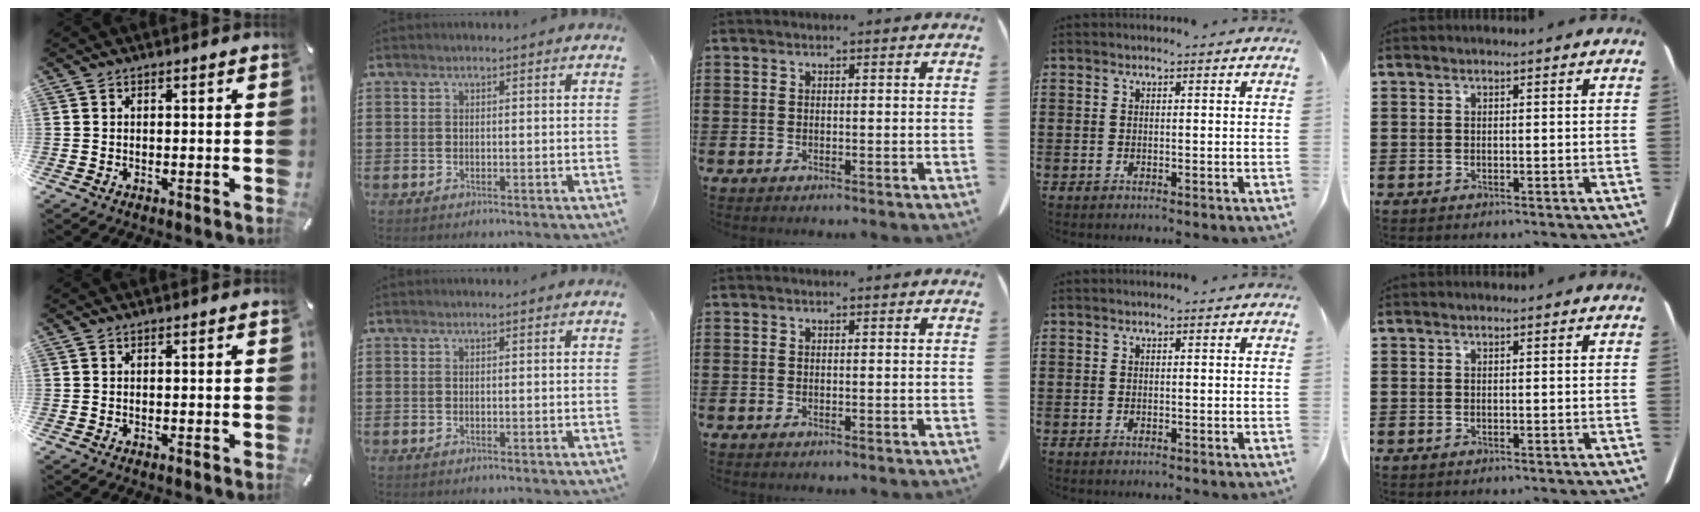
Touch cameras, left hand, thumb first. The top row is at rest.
{}